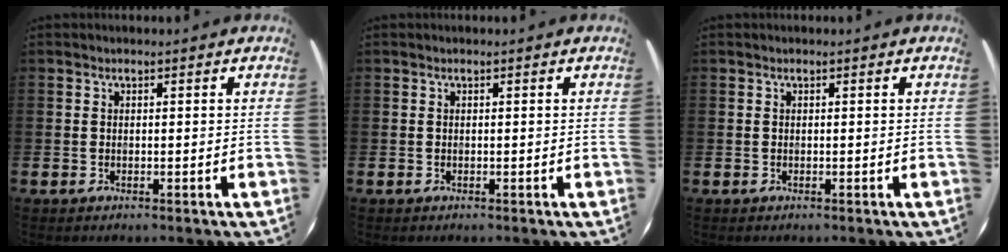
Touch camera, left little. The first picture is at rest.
{"total": 0.0}
{"total": 0.0}